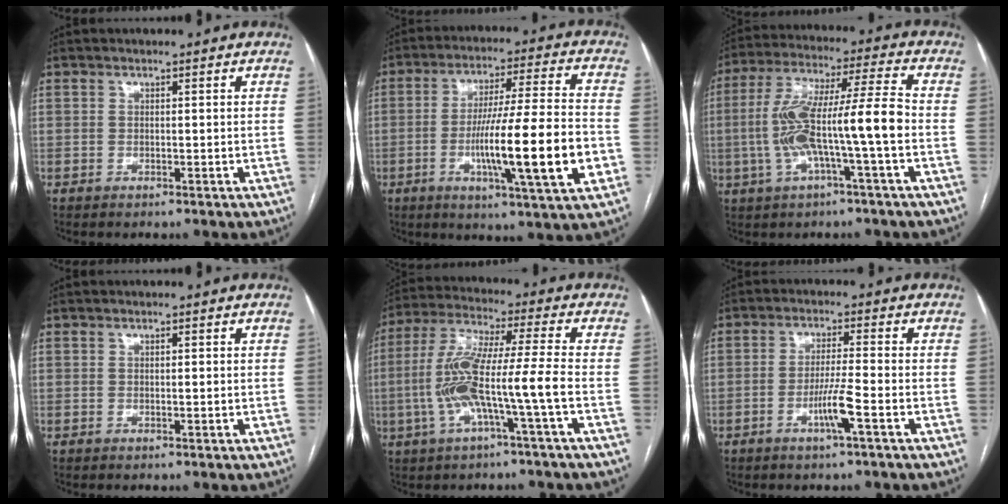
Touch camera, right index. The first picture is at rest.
{"total": 17.7, "force": [-4.2, 0.4, 17.2], "torque": [-0.274, -0.006, -0.067]}
{"total": 13.2, "force": [-2.4, 0.4, 13.0], "torque": [-0.254, 0.028, -0.044]}
{"total": 0.6, "force": [0.1, 0.1, 0.6], "torque": [-0.009, -0.001, 0.003]}
{"total": 12.0, "force": [-3.0, -0.2, 11.6], "torque": [-0.240, 0.015, -0.060]}
{"total": 5.0, "force": [-2.1, -0.5, 4.6], "torque": [-0.086, -0.006, -0.039]}